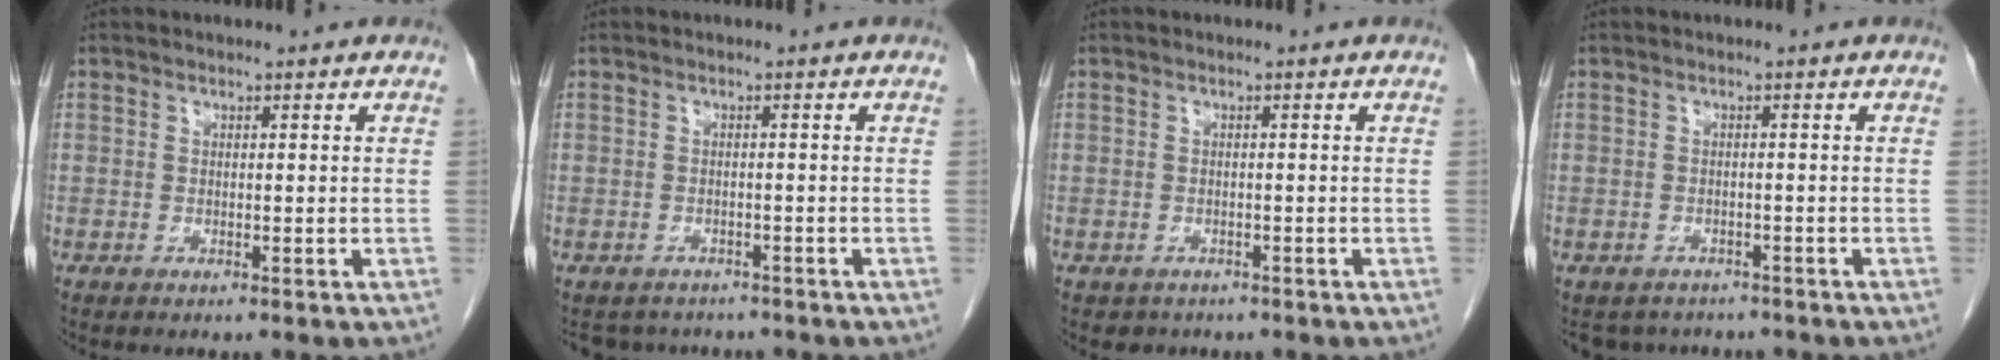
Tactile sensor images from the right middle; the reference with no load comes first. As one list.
[{"total": 4.3, "force": [-3.9, 1.8, 0.0], "torque": [0.005, 0.001, -0.052]}, {"total": 1.6, "force": [-1.1, 1.1, 0.0], "torque": [-0.007, 0.003, -0.014]}, {"total": 4.6, "force": [-4.1, 2.1, 0.1], "torque": [0.007, 0.001, -0.054]}]